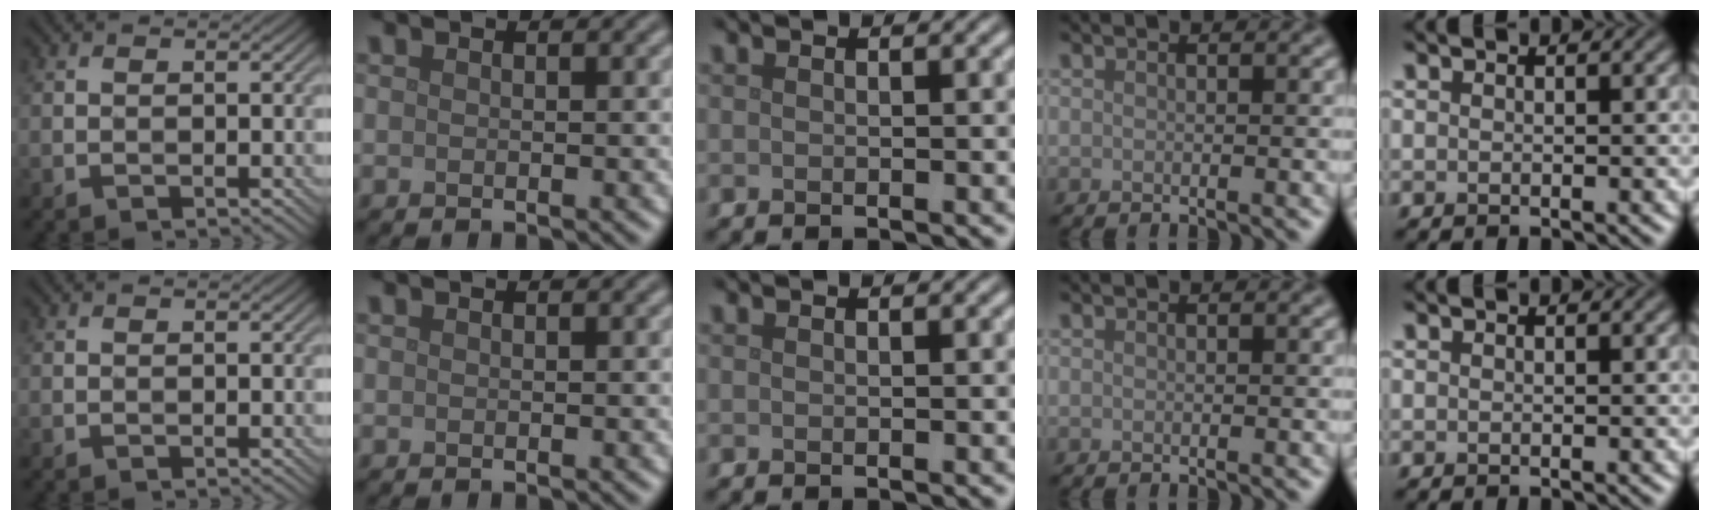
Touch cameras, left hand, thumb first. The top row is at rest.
{}